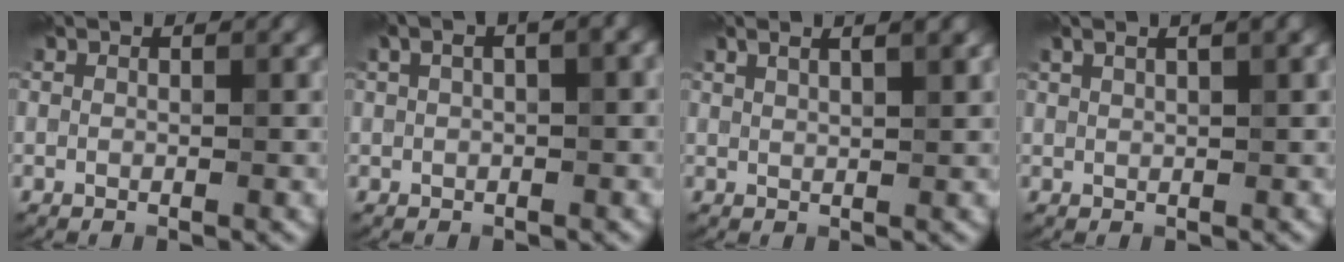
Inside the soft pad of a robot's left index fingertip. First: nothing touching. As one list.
[{"total": 3.8, "force": [1.8, 1.4, 3.1], "torque": [-0.052, 0.015, 0.029]}, {"total": 3.7, "force": [2.1, 1.4, 2.7], "torque": [-0.014, 0.014, 0.008]}, {"total": 2.9, "force": [1.6, 0.8, 2.2], "torque": [-0.028, 0.004, 0.024]}]